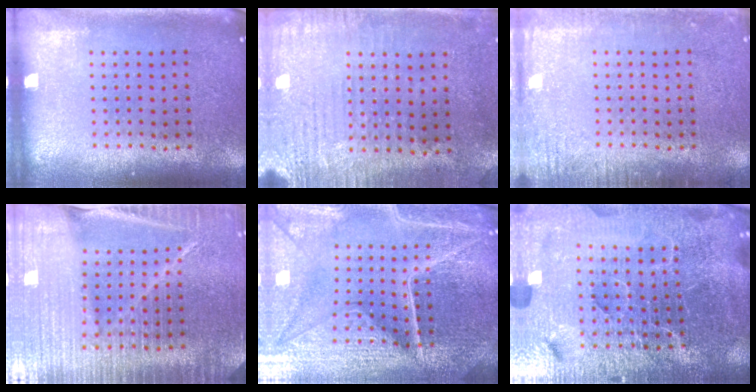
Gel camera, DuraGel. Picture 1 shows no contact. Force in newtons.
{"total": 3.0, "press": 2.5, "slide": 1.7}
{"total": 2.0, "press": 1.9, "slide": 0.2}
{"total": 5.3, "press": 4.7, "slide": 2.4}
{"total": 6.0, "press": 5.4, "slide": 2.5}
{"total": 7.2, "press": 6.2, "slide": 3.7}